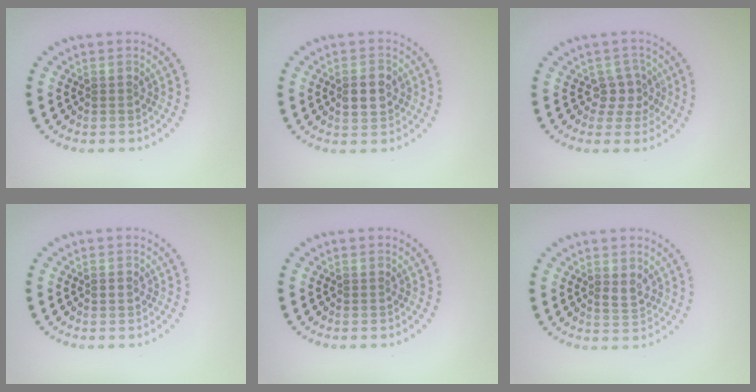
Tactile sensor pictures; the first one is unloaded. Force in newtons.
{"total": 2.3, "press": 2.3, "slide": 0.2}
{"total": 2.3, "press": 1.8, "slide": 1.4}
{"total": 0.9, "press": 0.9, "slide": 0.1}
{"total": 0.0}
{"total": 1.5, "press": 1.4, "slide": 0.3}